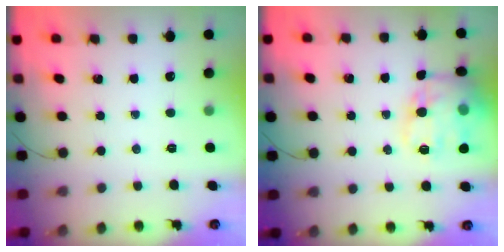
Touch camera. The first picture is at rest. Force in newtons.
{"total": 16.2, "press": 16.0, "slide": 2.5}